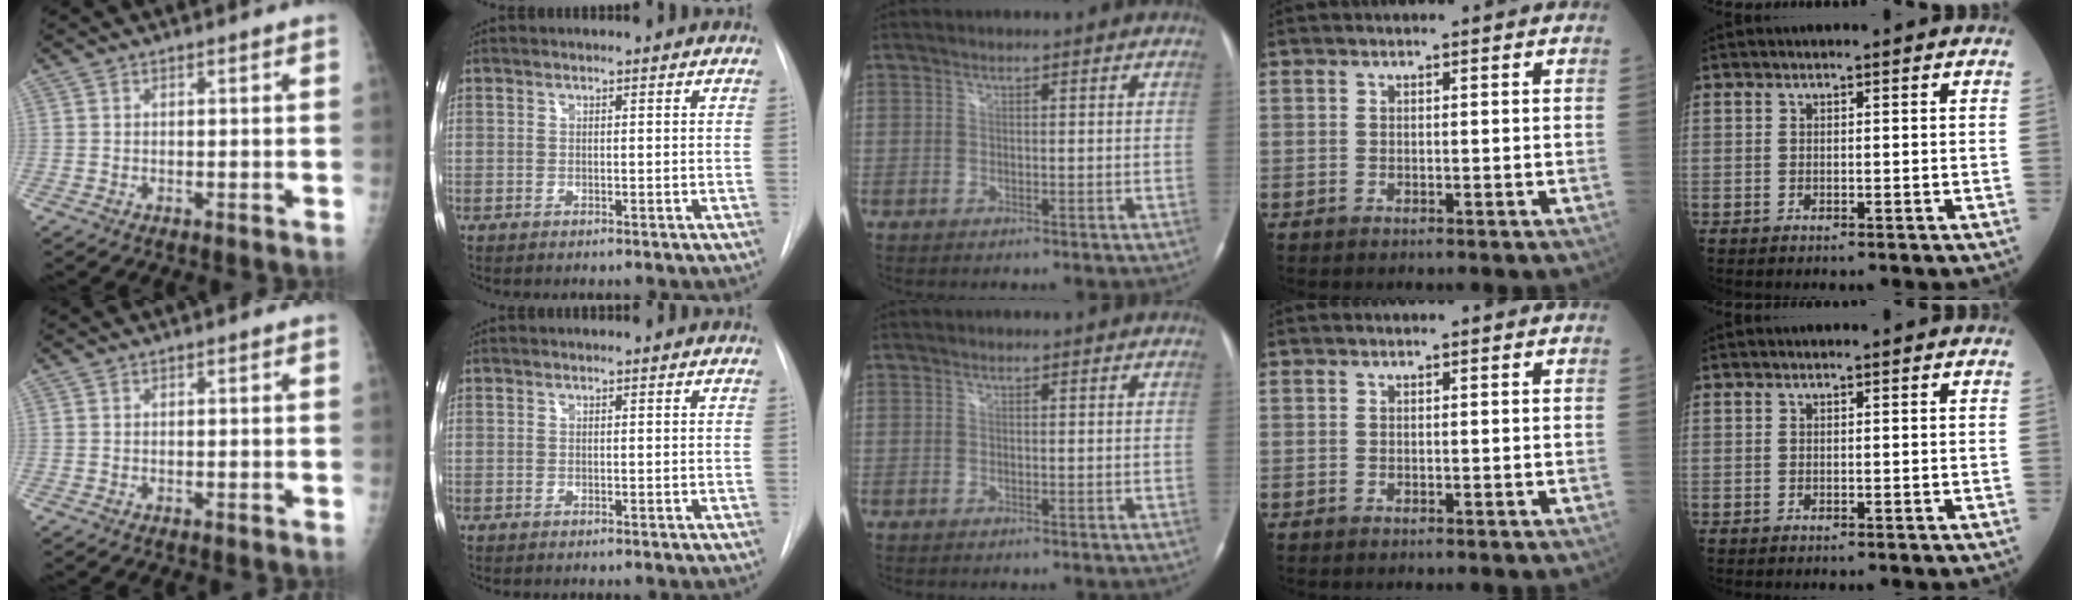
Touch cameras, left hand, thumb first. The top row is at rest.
{}